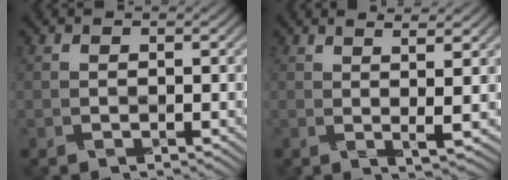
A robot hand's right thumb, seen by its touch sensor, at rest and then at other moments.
{"total": 3.6, "force": [1.7, -0.1, 3.2], "torque": [-0.057, 0.006, 0.034]}